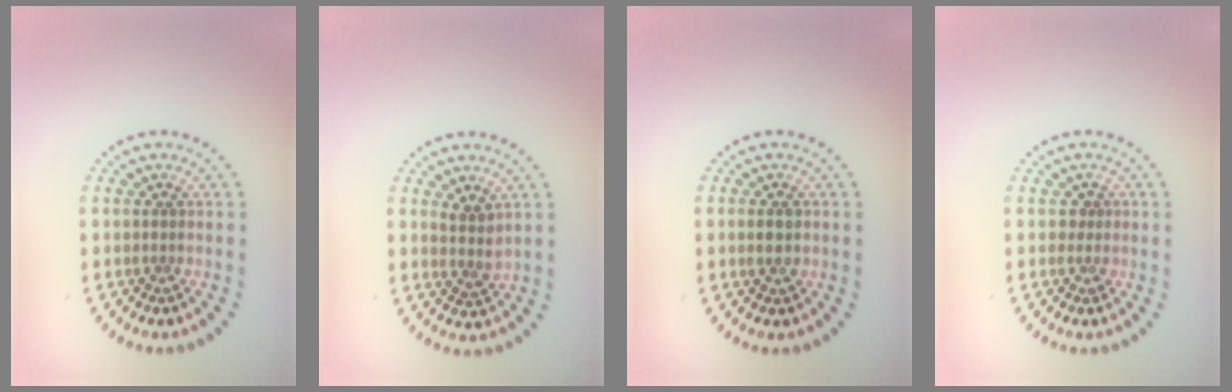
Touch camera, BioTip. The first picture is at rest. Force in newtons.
{"total": 1.8, "press": 1.4, "slide": 1.0}
{"total": 1.4, "press": 1.4, "slide": 0.2}
{"total": 1.1, "press": 0.9, "slide": 0.7}